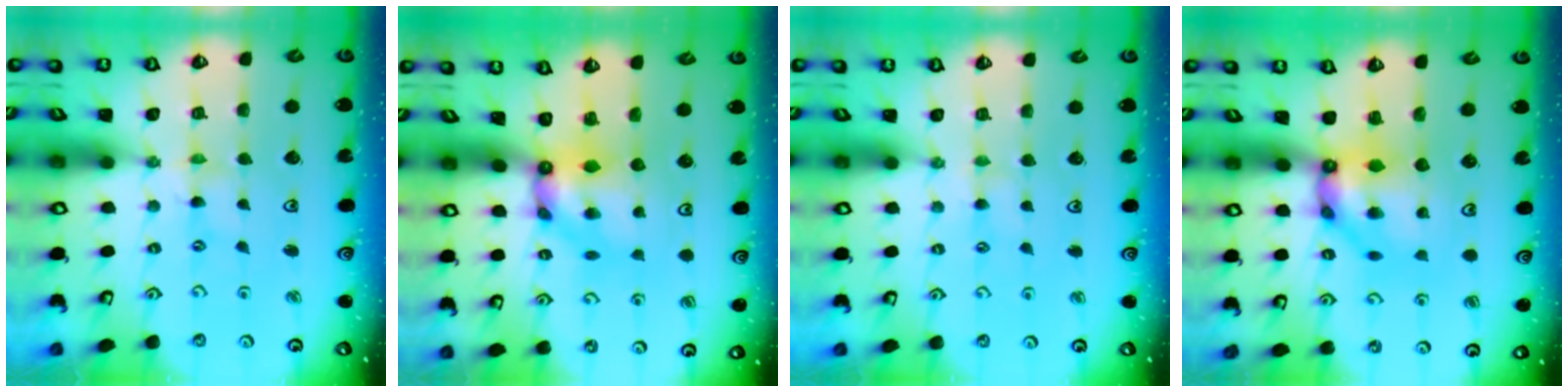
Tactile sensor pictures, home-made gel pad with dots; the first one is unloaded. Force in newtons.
{"total": 7.1, "press": 7.1, "slide": 0.6}
{"total": 2.2, "press": 2.2, "slide": 0.3}
{"total": 8.8, "press": 8.8, "slide": 0.9}